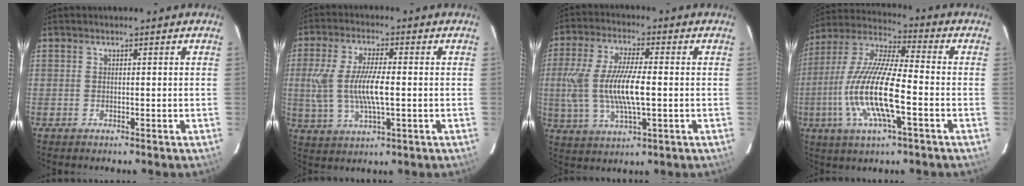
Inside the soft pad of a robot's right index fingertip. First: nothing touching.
{"total": 10.9, "force": [-0.4, 3.5, 10.3], "torque": [-0.211, -0.001, -0.002]}
{"total": 13.2, "force": [-0.8, 4.2, 12.5], "torque": [-0.256, -0.001, -0.011]}
{"total": 16.9, "force": [-4.6, 3.4, 15.9], "torque": [-0.322, -0.008, -0.093]}